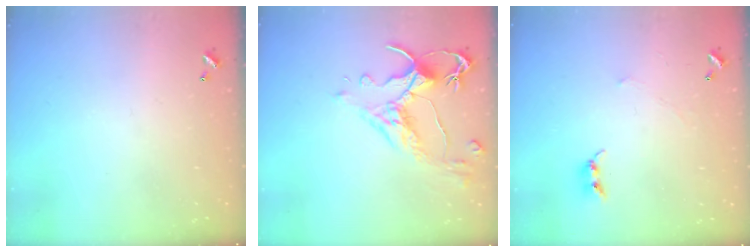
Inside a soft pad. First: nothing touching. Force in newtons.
{"total": 3.3, "press": 3.0, "slide": 1.4}
{"total": 2.4, "press": 2.3, "slide": 0.4}